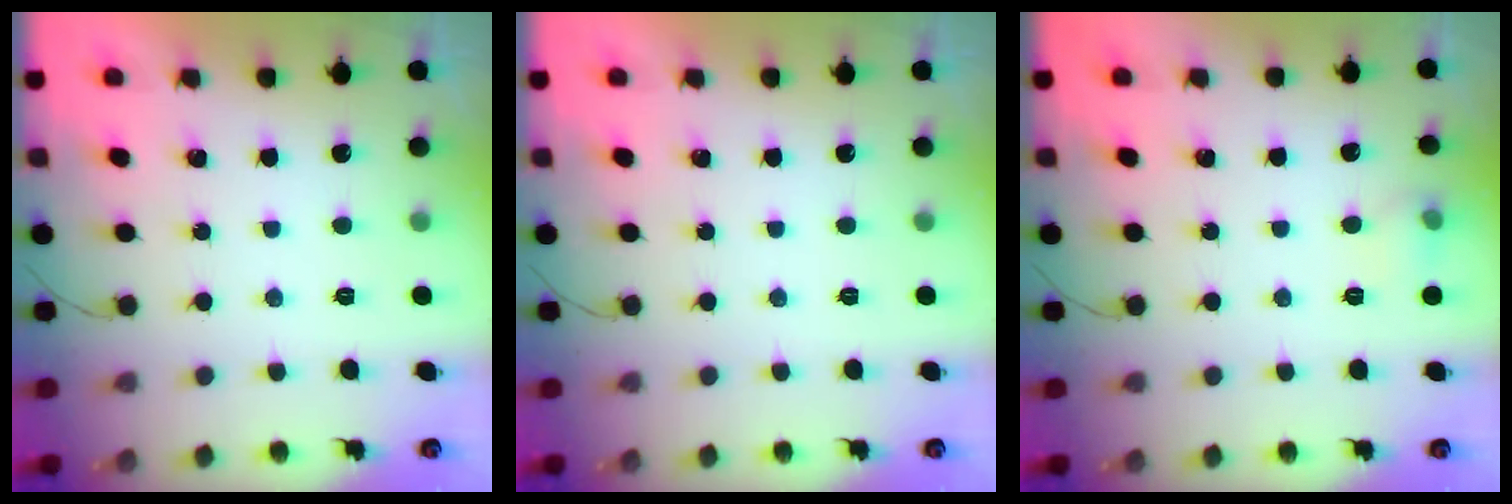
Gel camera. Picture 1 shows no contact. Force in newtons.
{"total": 0.0}
{"total": 5.3, "press": 5.0, "slide": 1.7}